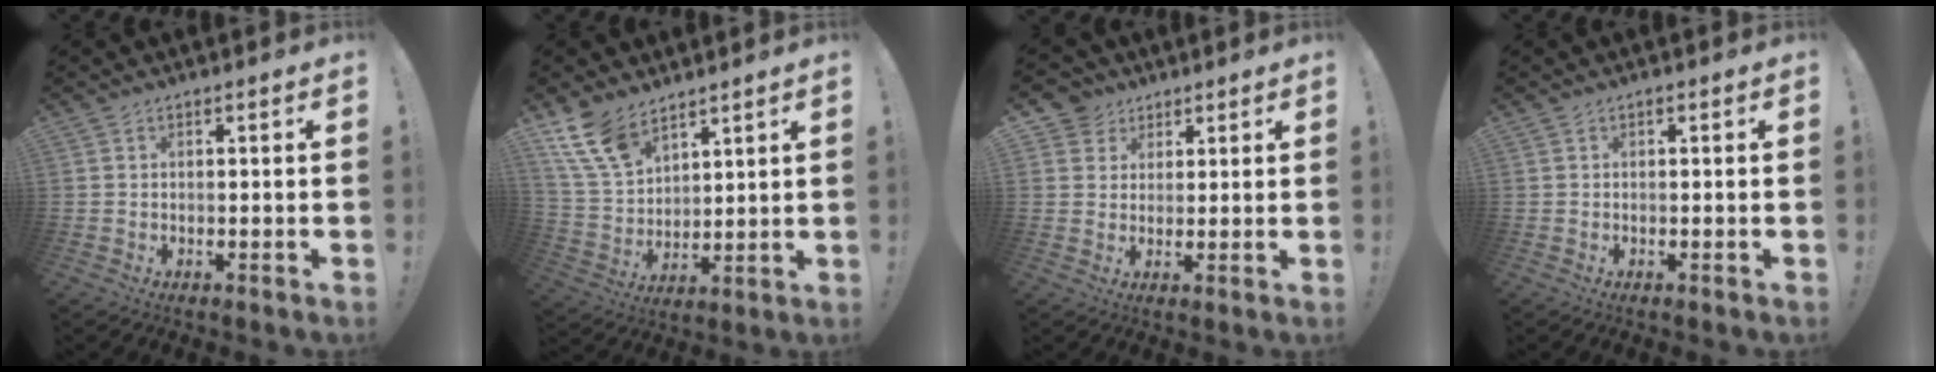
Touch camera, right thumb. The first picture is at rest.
{"total": 12.9, "force": [9.0, 6.9, 6.1], "torque": [-0.132, -0.046, 0.179]}
{"total": 5.7, "force": [3.3, 4.6, 0.7], "torque": [-0.015, -0.019, 0.064]}
{"total": 0.0}